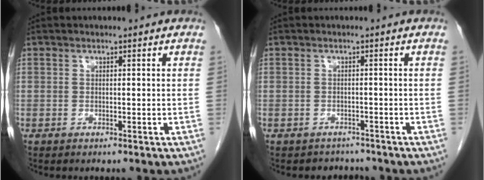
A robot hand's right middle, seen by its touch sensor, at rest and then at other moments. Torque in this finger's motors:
{"motor_torque": [0.30, -0.21, -0.06, -0.02]}